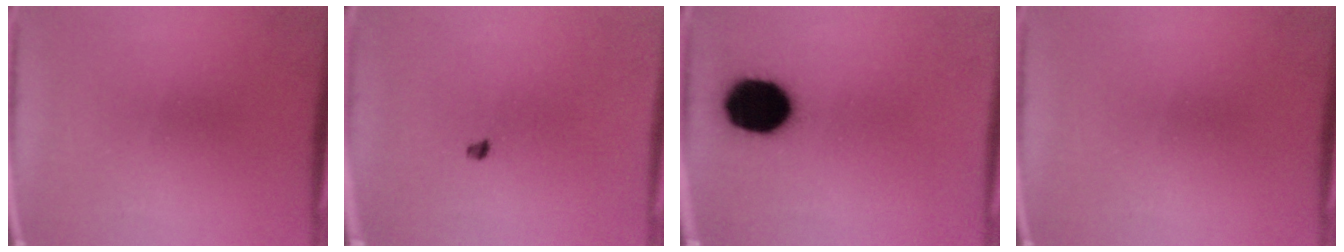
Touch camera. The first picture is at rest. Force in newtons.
{"total": 1.1}
{"total": 14.7}
{"total": 0.0}